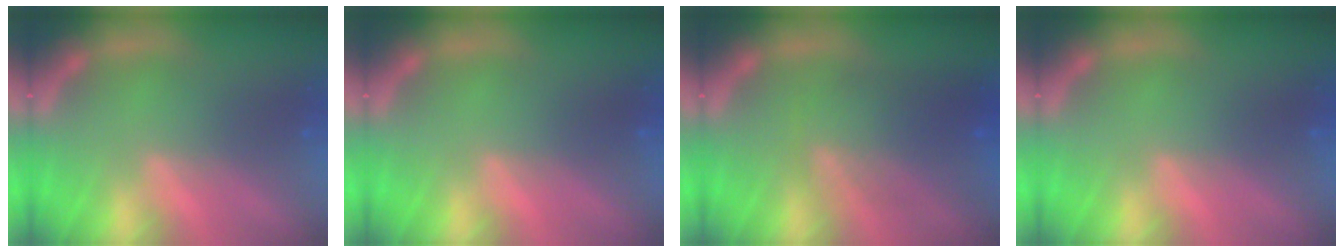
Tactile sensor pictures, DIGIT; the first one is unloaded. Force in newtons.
{"total": 0.0}
{"total": 6.1}
{"total": 0.0}